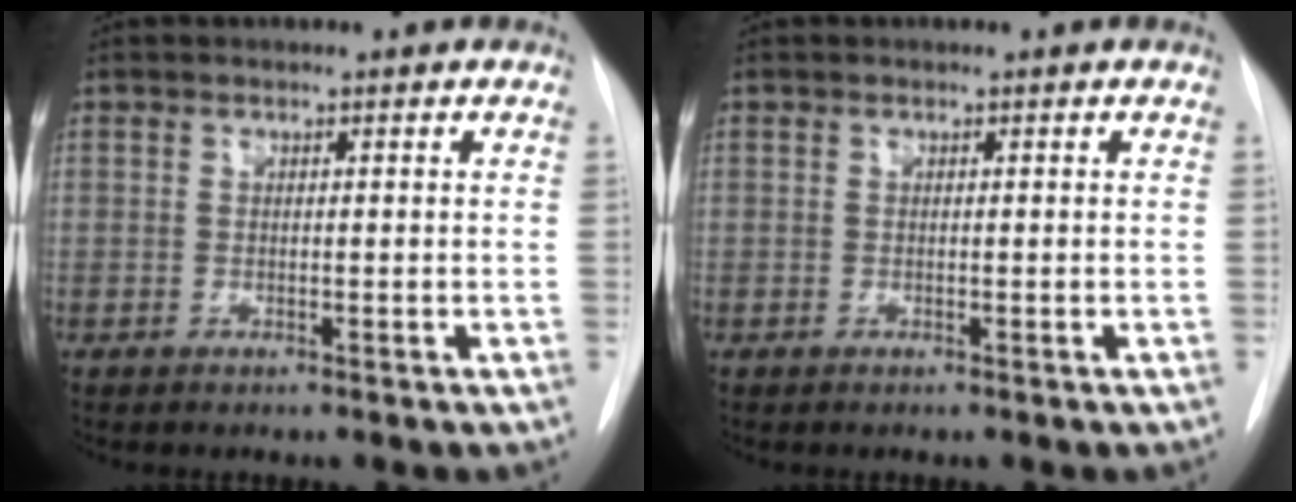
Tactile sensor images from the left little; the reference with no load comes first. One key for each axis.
{"total": 0.0}